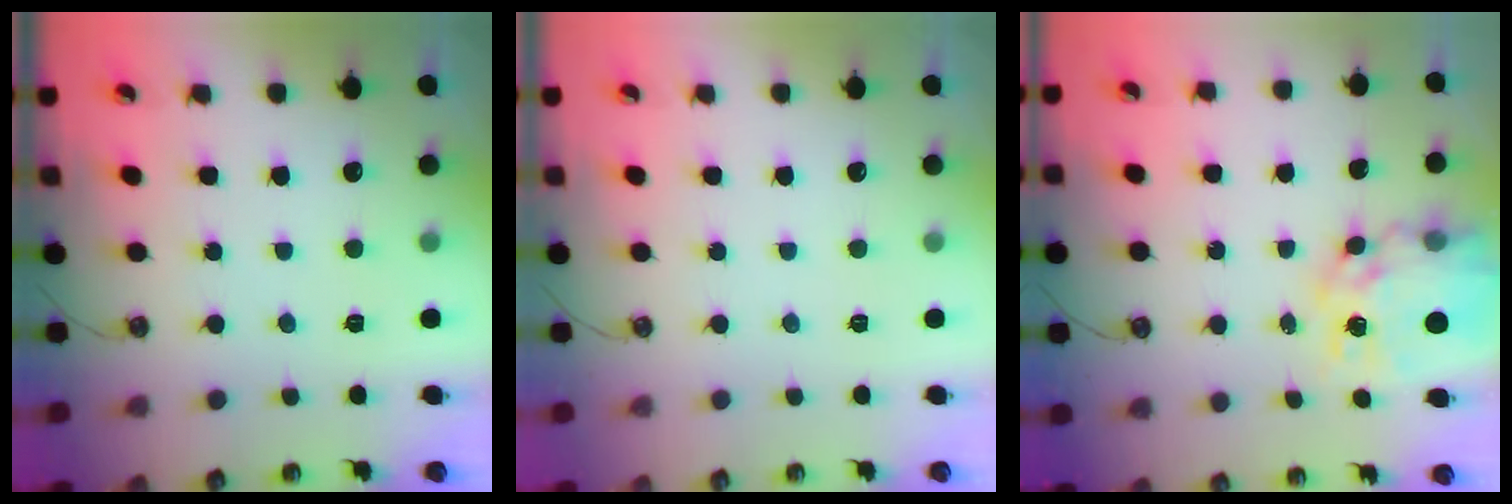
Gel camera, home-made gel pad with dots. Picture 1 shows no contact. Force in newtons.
{"total": 0.0}
{"total": 13.2, "press": 13.2, "slide": 1.2}